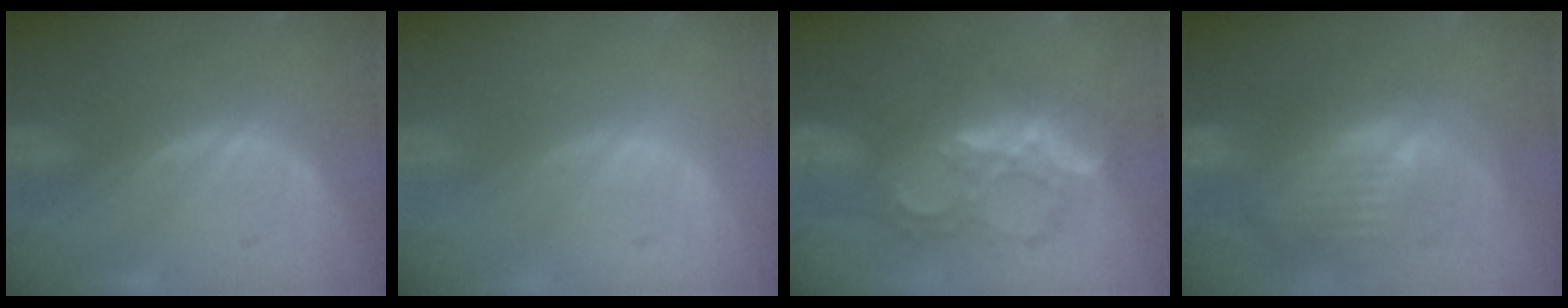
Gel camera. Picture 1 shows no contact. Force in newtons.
{"total": 0.0}
{"total": 9.0, "press": 8.8, "slide": 1.8}
{"total": 11.1, "press": 9.7, "slide": 5.5}